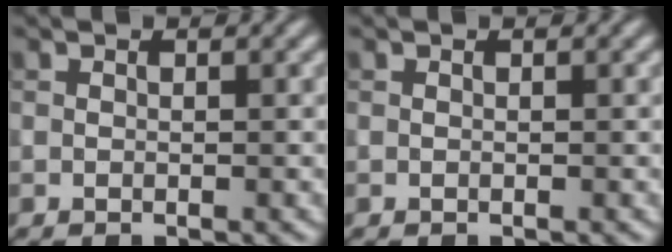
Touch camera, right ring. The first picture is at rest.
{"total": 0.0}